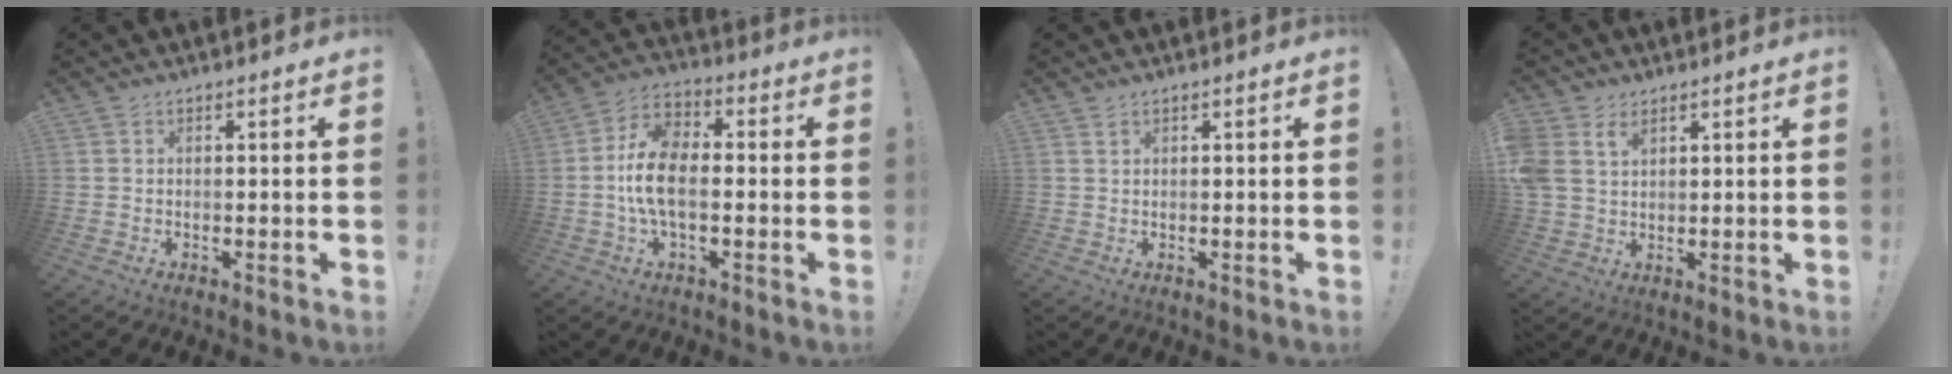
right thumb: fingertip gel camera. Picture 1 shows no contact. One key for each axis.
{"total": 12.0, "fx": -1.6, "fy": 6.8, "fz": 9.8, "tx": -0.178, "ty": 0.010, "tz": -0.029}
{"total": 1.0, "fx": 0.7, "fy": 0.4, "fz": 0.6, "tx": -0.004, "ty": -0.002, "tz": 0.012}
{"total": 6.3, "fx": 2.9, "fy": 4.6, "fz": 3.3, "tx": -0.068, "ty": -0.010, "tz": 0.055}